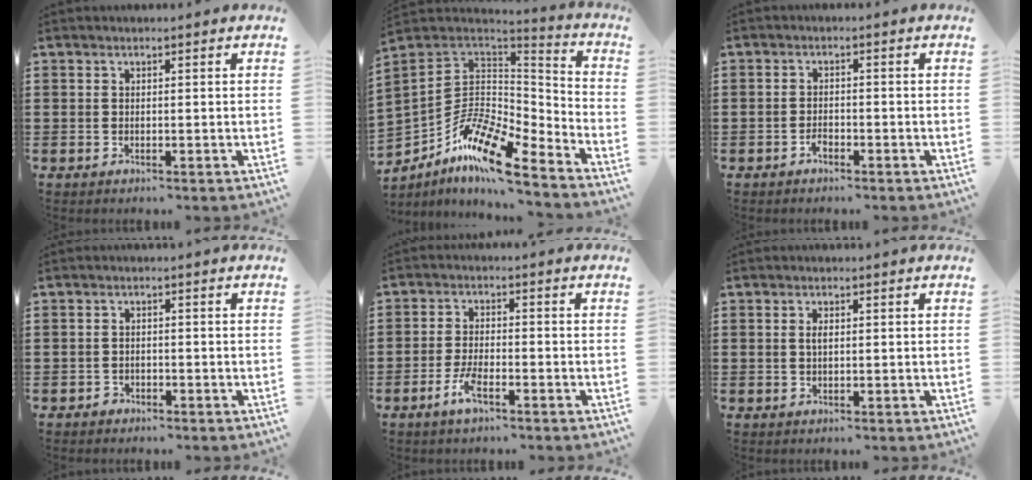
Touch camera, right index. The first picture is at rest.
{"total": 13.0, "force": [-8.2, 4.7, 8.9], "torque": [-0.183, 0.012, -0.159]}
{"total": 1.6, "force": [-1.3, 0.7, 0.7], "torque": [-0.016, -0.002, -0.025]}
{"total": 1.1, "force": [-1.0, 0.5, 0.0], "torque": [-0.003, 0.002, -0.023]}
{"total": 4.2, "force": [-2.5, 1.1, 3.2], "torque": [-0.074, -0.001, -0.052]}
{"total": 1.3, "force": [0.2, 0.6, 1.2], "torque": [-0.025, 0.004, 0.002]}